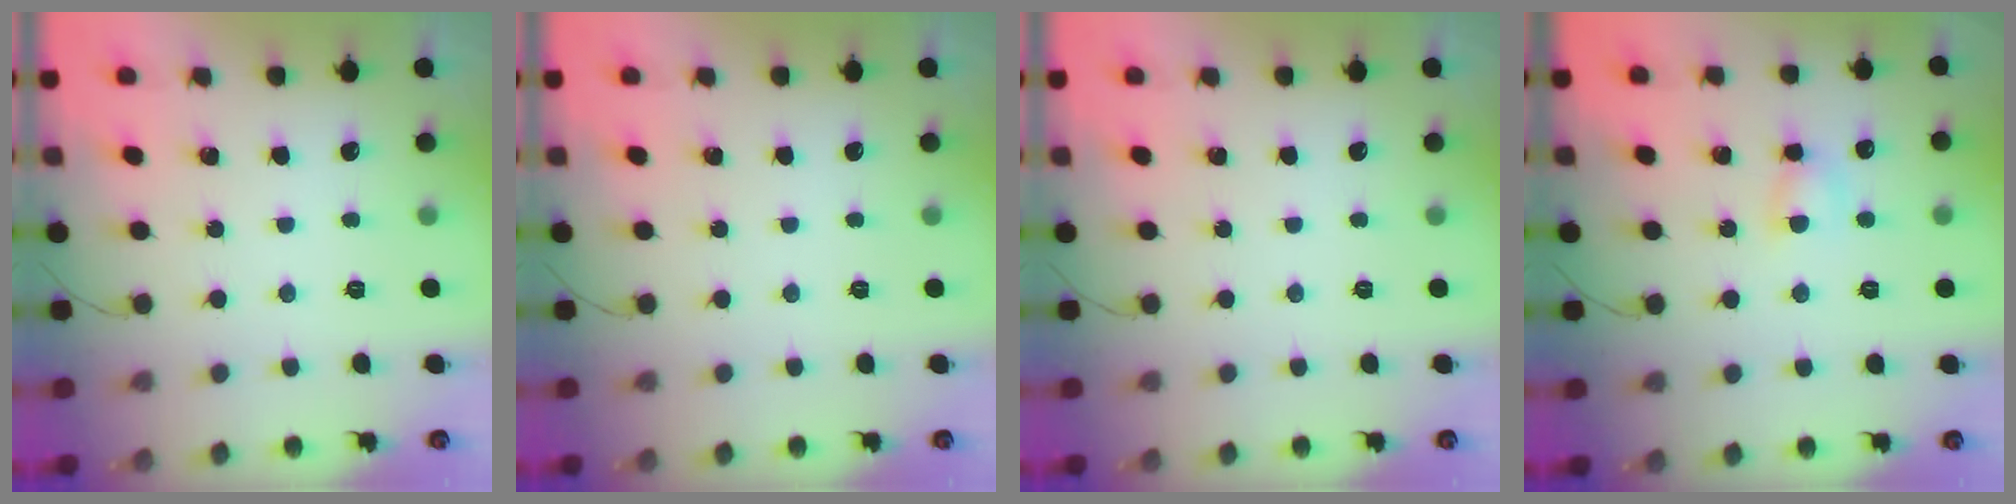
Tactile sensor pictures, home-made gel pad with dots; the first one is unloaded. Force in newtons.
{"total": 0.0}
{"total": 0.0}
{"total": 4.5, "press": 4.4, "slide": 1.0}